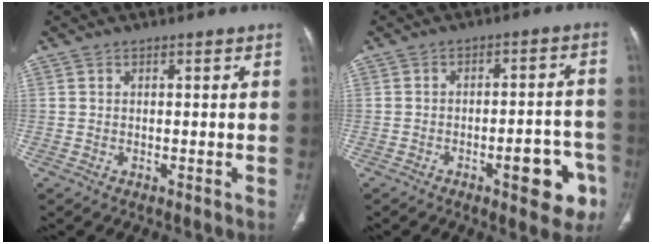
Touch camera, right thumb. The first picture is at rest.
{"total": 10.2, "force": [-4.8, 3.9, 8.2], "torque": [-0.076, 0.034, -0.057]}